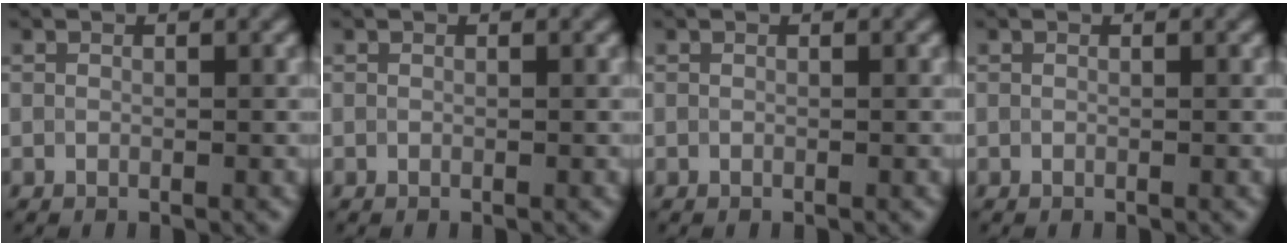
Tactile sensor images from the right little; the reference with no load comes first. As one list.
[{"total": 0.0}, {"total": 0.0}, {"total": 0.0}]